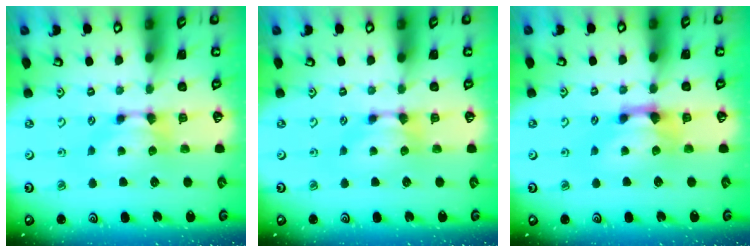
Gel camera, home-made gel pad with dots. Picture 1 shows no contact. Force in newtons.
{"total": 0.0}
{"total": 1.6, "press": 0.9, "slide": 1.3}